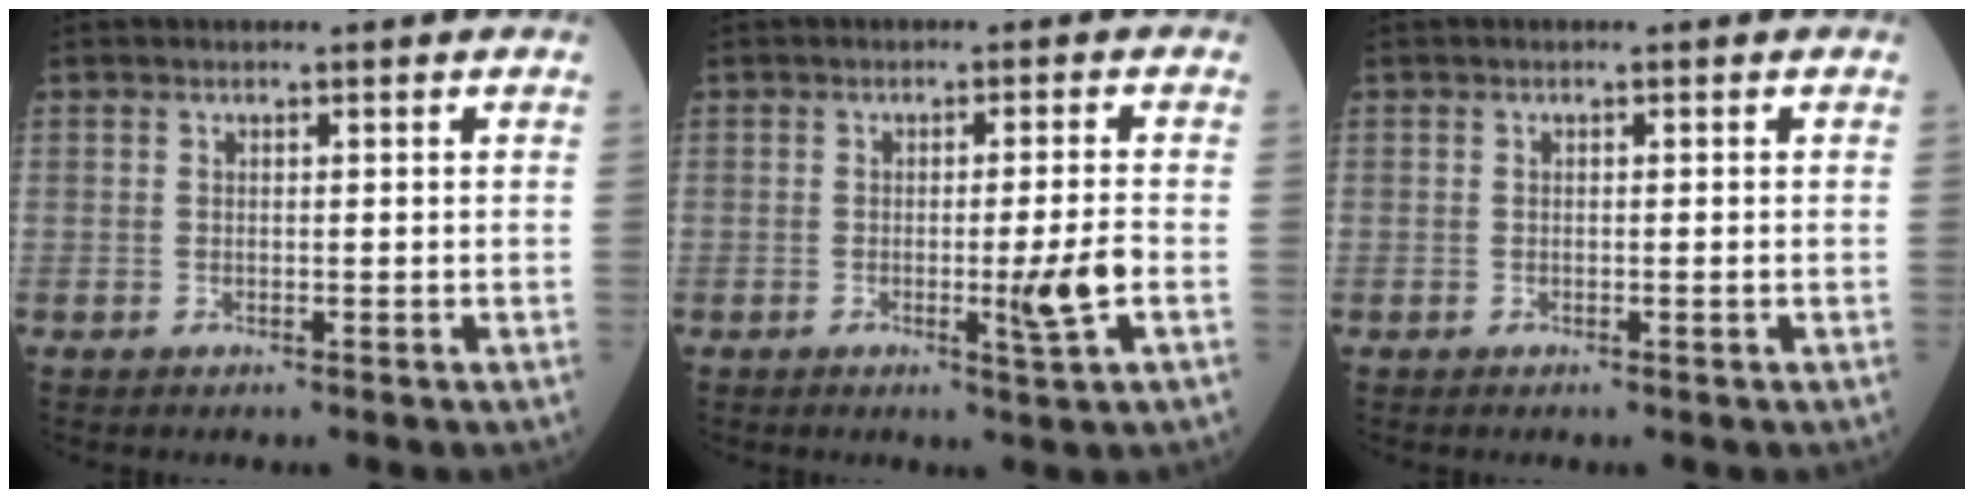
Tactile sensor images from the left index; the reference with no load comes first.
{"total": 4.9, "force": [-1.3, -0.8, 4.7], "torque": [-0.074, -0.011, -0.017]}
{"total": 0.0}